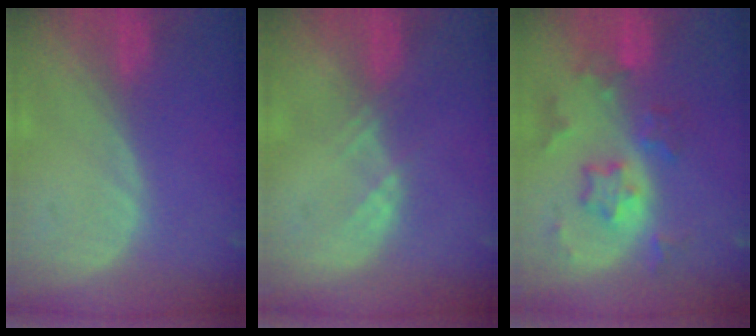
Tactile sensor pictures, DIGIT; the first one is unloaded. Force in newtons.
{"total": 1.9, "press": 1.8, "slide": 0.8}
{"total": 7.8, "press": 6.8, "slide": 3.9}